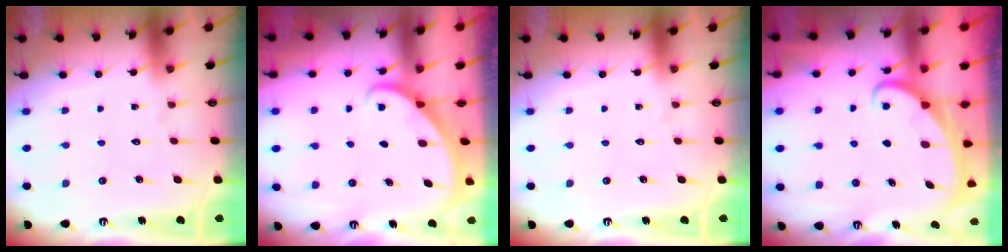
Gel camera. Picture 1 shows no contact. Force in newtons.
{"total": 1.9, "press": 1.9, "slide": 0.1}
{"total": 0.0}
{"total": 2.4, "press": 2.4, "slide": 0.3}